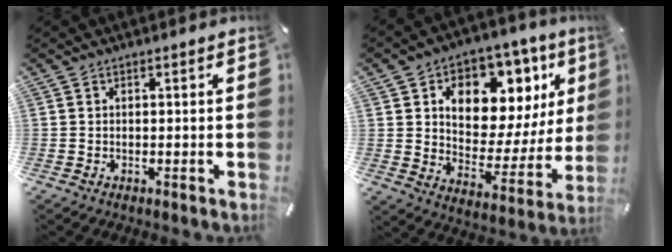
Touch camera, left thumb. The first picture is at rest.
{"total": 13.1, "force": [6.5, 9.0, 7.0], "torque": [-0.093, -0.057, 0.113]}